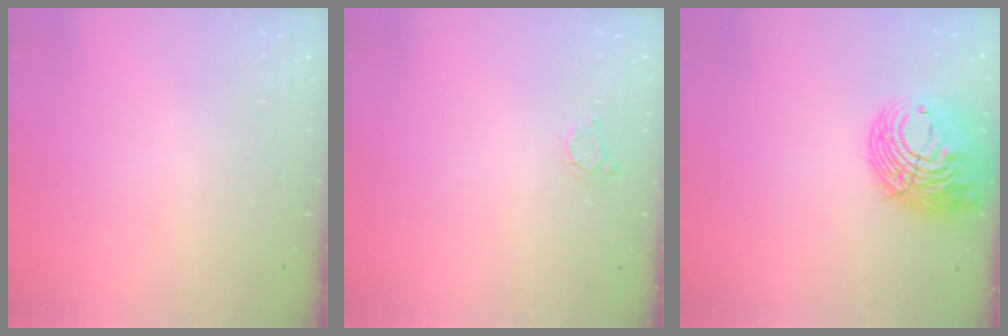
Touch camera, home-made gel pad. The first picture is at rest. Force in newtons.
{"total": 2.0, "press": 2.0, "slide": 0.3}
{"total": 16.1, "press": 16.0, "slide": 1.7}